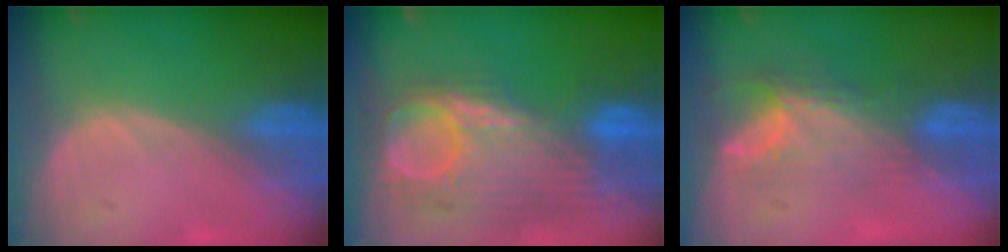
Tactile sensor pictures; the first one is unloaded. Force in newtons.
{"total": 11.3, "press": 10.5, "slide": 4.3}
{"total": 8.0, "press": 6.6, "slide": 4.5}